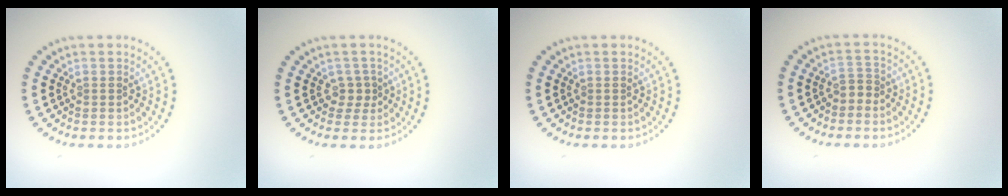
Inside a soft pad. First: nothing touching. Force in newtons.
{"total": 1.5, "press": 1.1, "slide": 1.0}
{"total": 0.0}
{"total": 1.1, "press": 0.8, "slide": 0.8}